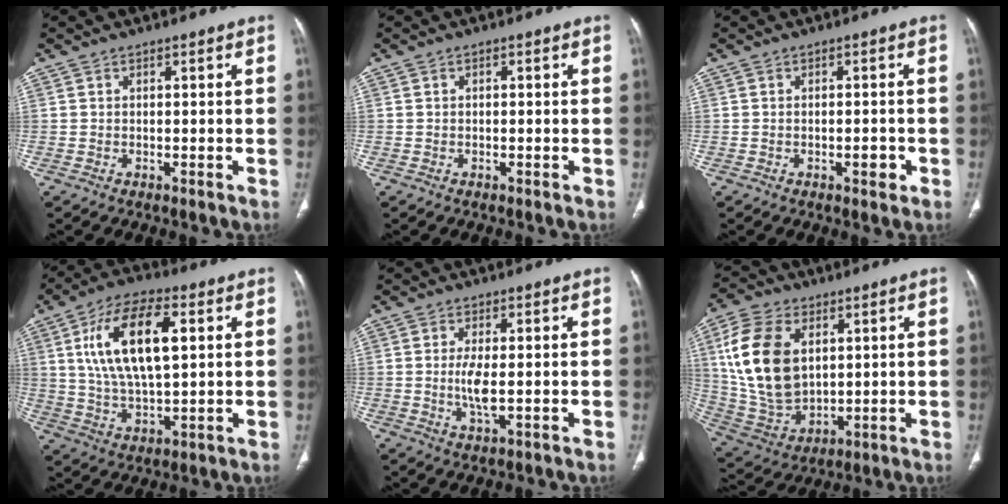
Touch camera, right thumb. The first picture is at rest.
{"total": 0.0}
{"total": 2.2, "force": [-0.9, 0.9, 1.8], "torque": [-0.018, 0.002, -0.009]}
{"total": 16.6, "force": [4.4, 7.2, 14.3], "torque": [-0.263, 0.001, 0.081]}
{"total": 4.3, "force": [-0.2, 1.3, 4.2], "torque": [-0.096, -0.010, -0.004]}
{"total": 18.1, "force": [4.7, 11.5, 13.1], "torque": [-0.248, -0.015, 0.103]}